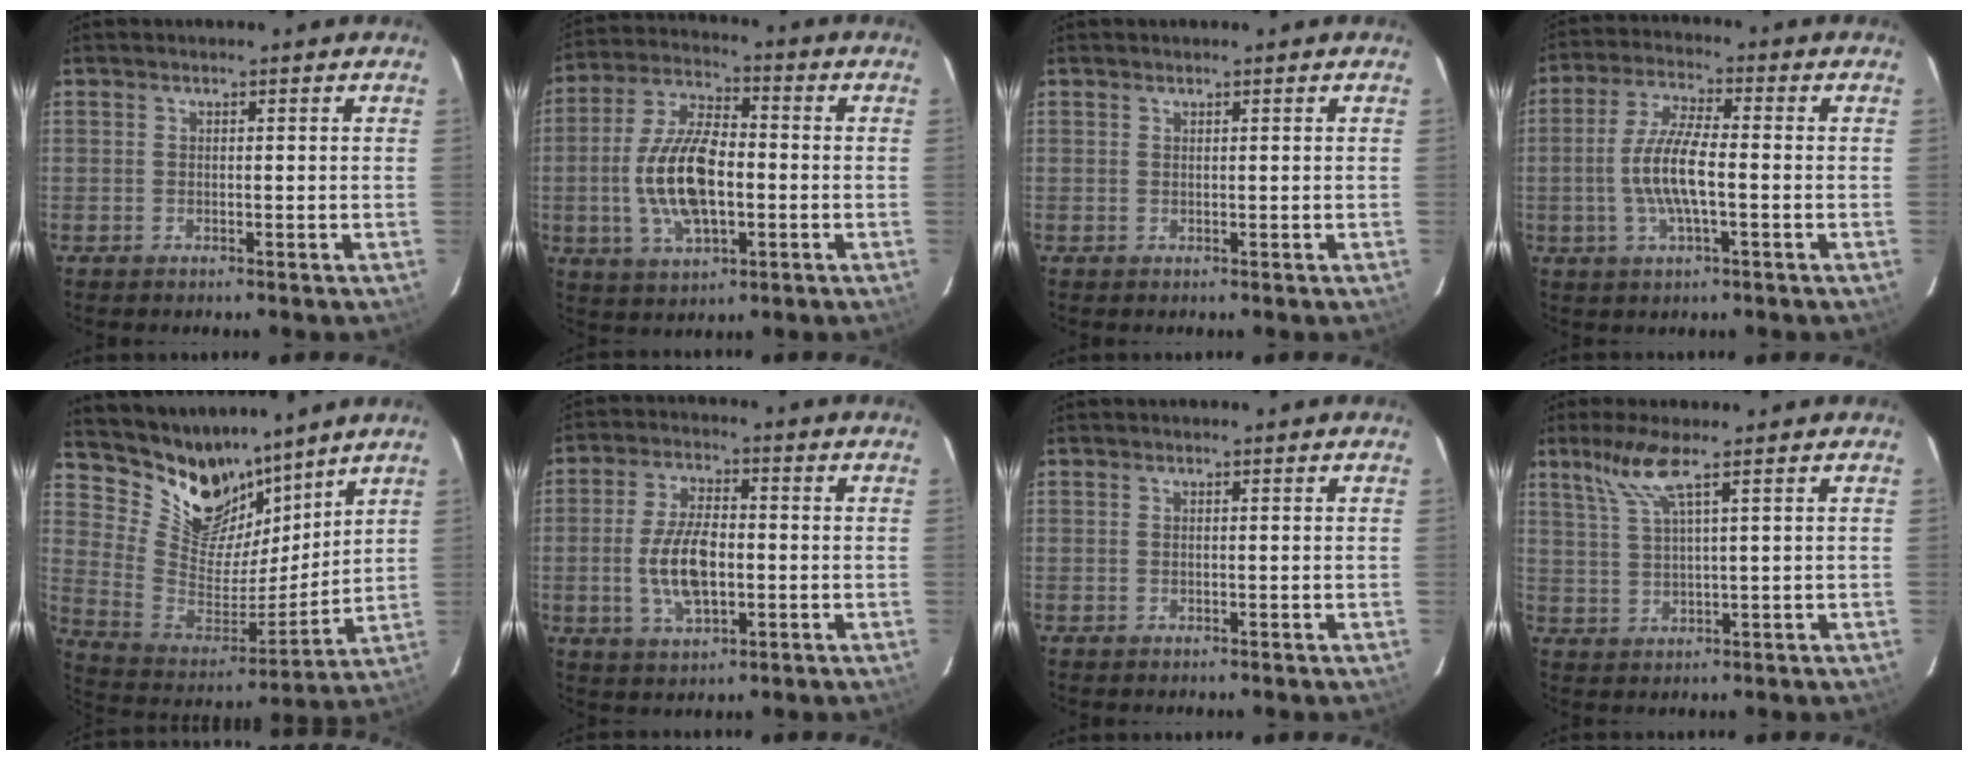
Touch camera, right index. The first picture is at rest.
{"total": 14.2, "force": [-2.2, 6.5, 12.4], "torque": [-0.254, 0.006, -0.038]}
{"total": 0.0}
{"total": 8.9, "force": [-1.7, 2.2, 8.5], "torque": [-0.171, 0.001, -0.033]}
{"total": 17.6, "force": [13.4, 9.1, 6.9], "torque": [-0.165, -0.005, 0.256]}
{"total": 10.0, "force": [-1.5, 4.8, 8.7], "torque": [-0.173, 0.003, -0.025]}
{"total": 0.0}
{"total": 5.6, "force": [3.5, -0.2, 4.4], "torque": [-0.090, 0.002, 0.076]}